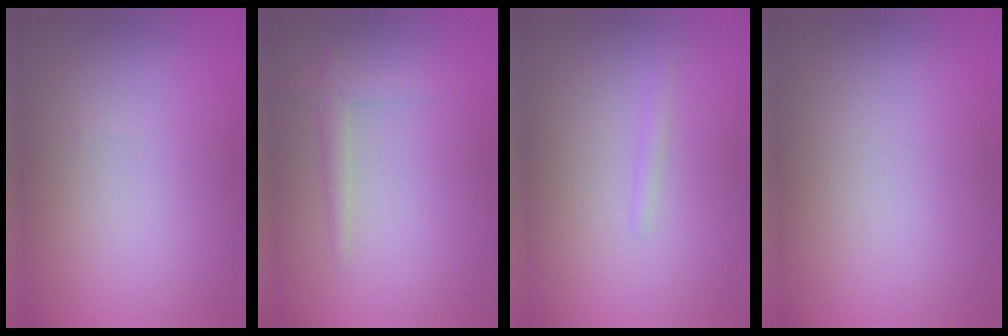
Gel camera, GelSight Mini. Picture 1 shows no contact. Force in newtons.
{"total": 1.4, "press": 1.4, "slide": 0.1}
{"total": 0.7, "press": 0.7, "slide": 0.1}
{"total": 0.0}